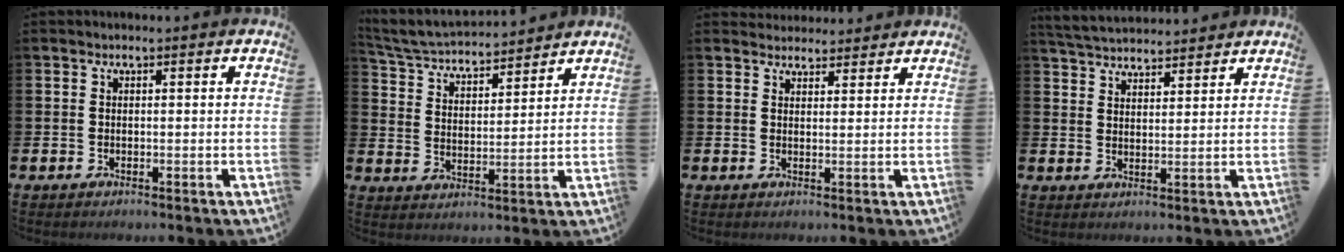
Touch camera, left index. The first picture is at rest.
{"total": 4.9, "force": [4.8, 0.8, 0.6], "torque": [-0.034, -0.042, 0.081]}
{"total": 3.0, "force": [2.8, 1.0, -0.3], "torque": [0.012, -0.015, 0.050]}
{"total": 4.4, "force": [4.3, 0.7, 0.2], "torque": [-0.019, -0.022, 0.079]}